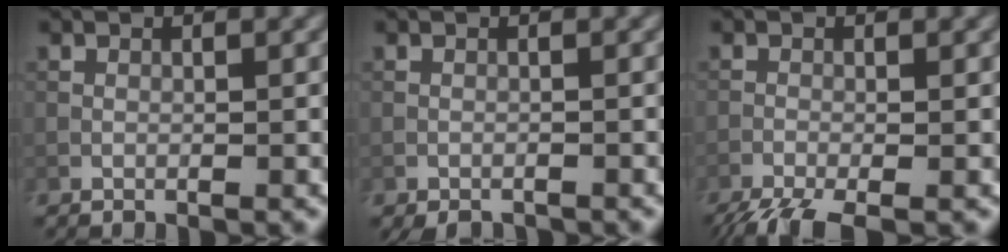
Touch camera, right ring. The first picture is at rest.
{"total": 2.2, "force": [-2.0, 0.6, 0.8], "torque": [-0.014, -0.005, -0.031]}
{"total": 4.6, "force": [-3.5, 0.9, 2.8], "torque": [-0.054, -0.019, -0.073]}